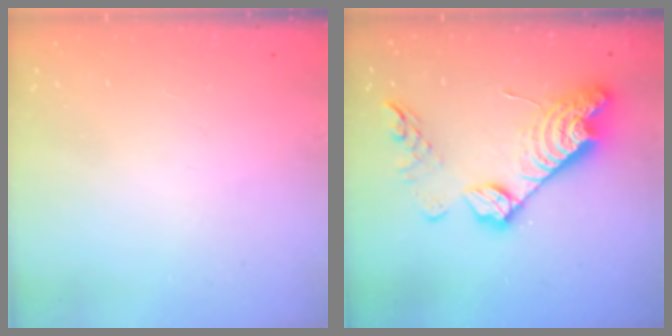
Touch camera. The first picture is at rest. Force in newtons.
{"total": 18.0, "press": 18.0, "slide": 1.1}